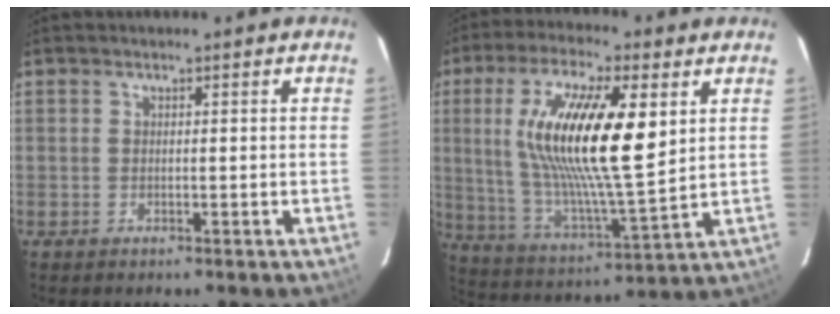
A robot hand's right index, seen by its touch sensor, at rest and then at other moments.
{"total": 20.5, "force": [5.5, 5.1, 19.1], "torque": [-0.356, 0.001, 0.104]}